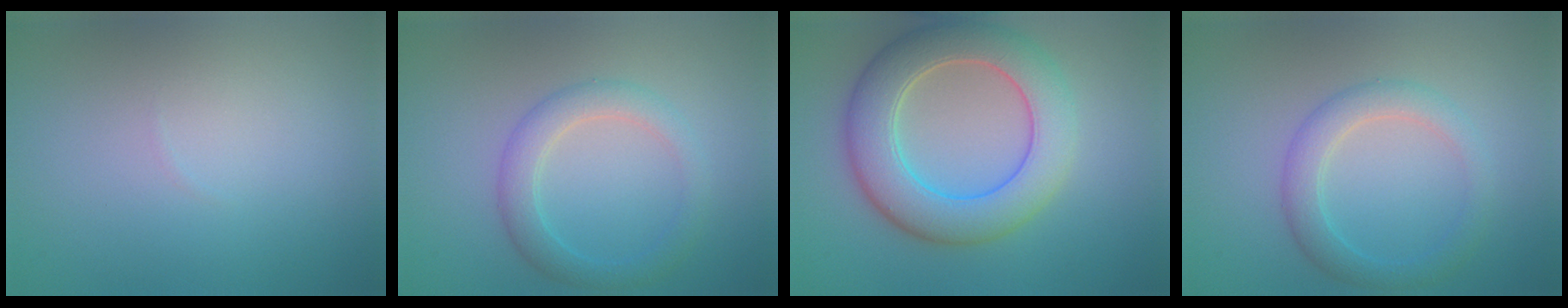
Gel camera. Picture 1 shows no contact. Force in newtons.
{"total": 3.0, "press": 3.0, "slide": 0.1}
{"total": 7.9, "press": 7.9, "slide": 0.6}
{"total": 3.0, "press": 3.0, "slide": 0.1}